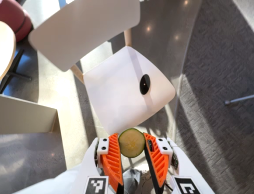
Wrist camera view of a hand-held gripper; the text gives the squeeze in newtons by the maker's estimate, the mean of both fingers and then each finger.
{"total": 8.3, "left": 8.1, "right": 8.5}